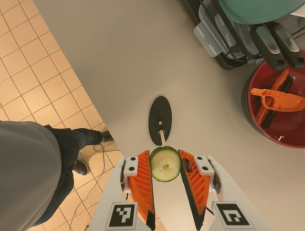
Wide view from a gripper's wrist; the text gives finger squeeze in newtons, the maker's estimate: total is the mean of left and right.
{"total": 6.4, "left": 5.8, "right": 6.9}